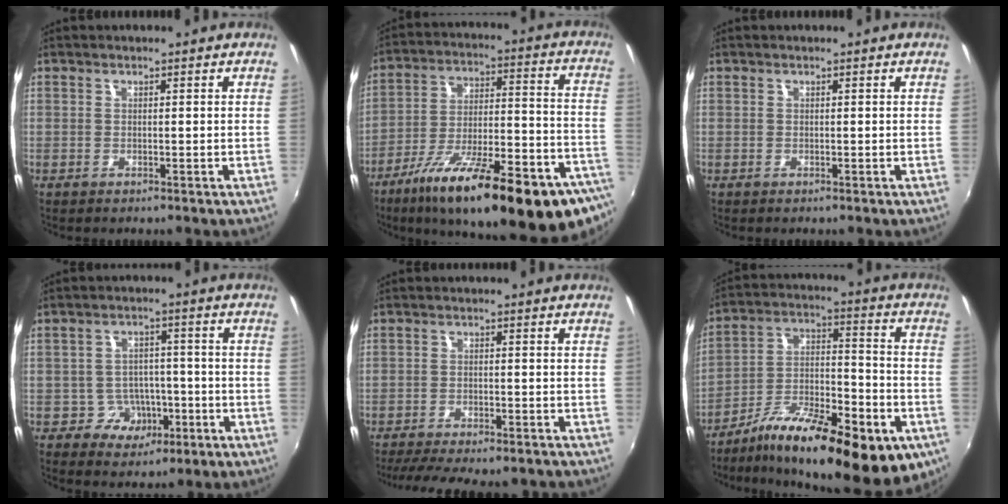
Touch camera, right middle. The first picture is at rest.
{"total": 31.6, "force": [-21.8, 7.6, 21.6], "torque": [-0.318, -0.039, -0.310]}
{"total": 0.0}
{"total": 6.4, "force": [-2.7, 5.5, 1.9], "torque": [-0.043, 0.018, -0.025]}
{"total": 11.4, "force": [-9.8, 1.8, 5.5], "torque": [-0.121, -0.026, -0.144]}
{"total": 25.4, "force": [-15.2, 8.4, 18.6], "torque": [-0.292, -0.018, -0.231]}